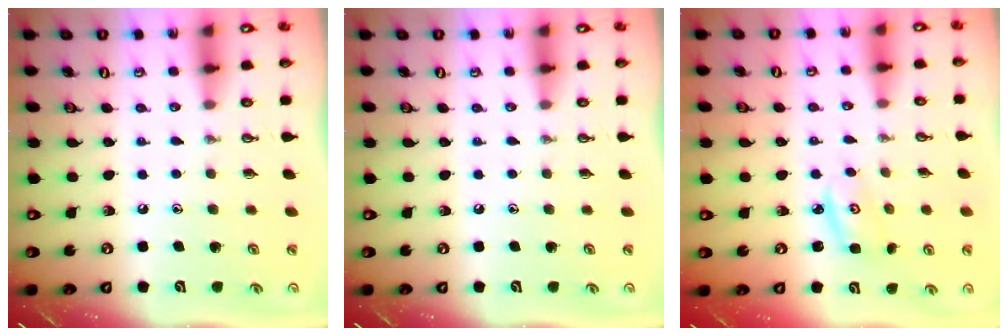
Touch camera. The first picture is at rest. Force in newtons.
{"total": 0.0}
{"total": 2.9, "press": 2.9, "slide": 0.2}